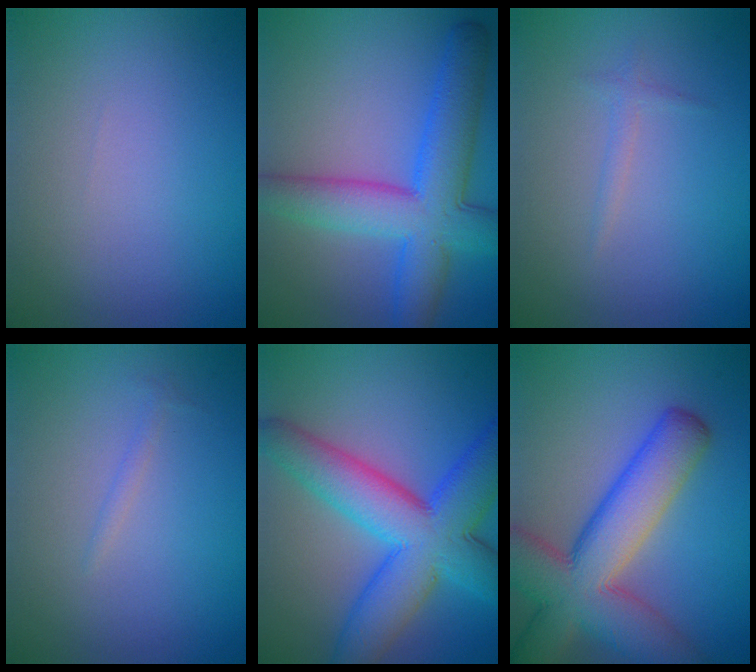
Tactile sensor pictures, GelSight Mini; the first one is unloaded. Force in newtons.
{"total": 8.2, "press": 8.2, "slide": 0.3}
{"total": 0.9, "press": 0.9, "slide": 0.0}
{"total": 0.6, "press": 0.6, "slide": 0.0}
{"total": 10.6, "press": 10.6, "slide": 0.2}
{"total": 10.4, "press": 10.3, "slide": 0.7}